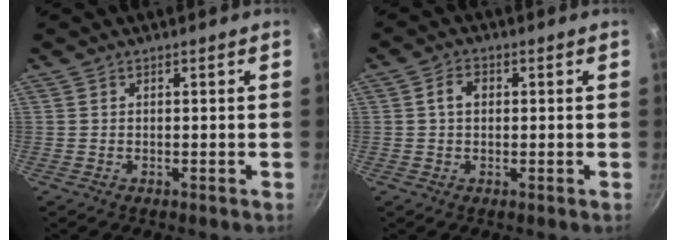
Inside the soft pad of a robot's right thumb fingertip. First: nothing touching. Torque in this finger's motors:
{"motor_torque": [-0.47, 0.58, 0.58, -0.34, 0.00]}